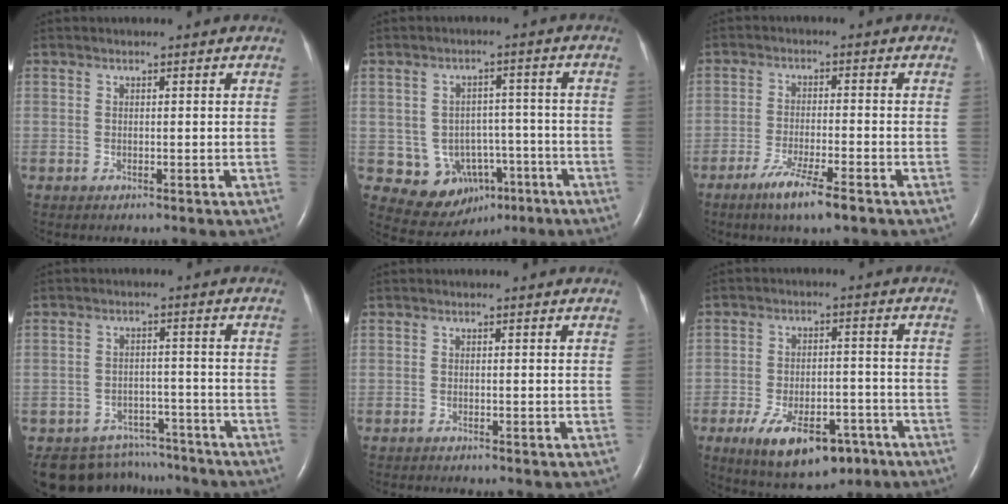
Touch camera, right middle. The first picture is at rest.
{"total": 9.3, "force": [-3.5, 7.8, 3.6], "torque": [-0.049, 0.027, -0.033]}
{"total": 6.7, "force": [-4.3, 0.4, 5.1], "torque": [-0.100, -0.014, -0.076]}
{"total": 10.3, "force": [-9.4, 4.2, 0.3], "torque": [-0.006, 0.018, -0.126]}
{"total": 2.6, "force": [-2.3, 0.1, 1.0], "torque": [-0.018, -0.004, -0.030]}
{"total": 13.1, "force": [-7.6, 6.1, 8.6], "torque": [-0.138, -0.001, -0.110]}